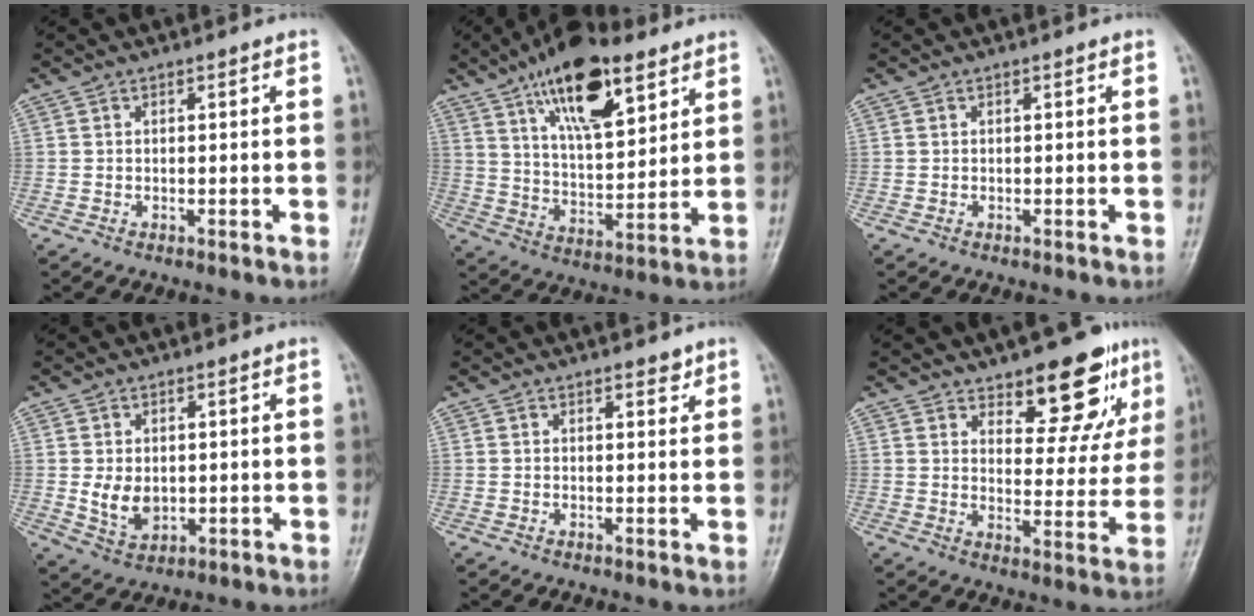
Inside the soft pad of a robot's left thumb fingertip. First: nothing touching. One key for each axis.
{"total": 17.6, "fx": 9.9, "fy": 7.3, "fz": 12.6, "tx": -0.173, "ty": -0.040, "tz": 0.170}
{"total": 0.0}
{"total": 5.7, "fx": -0.1, "fy": 4.2, "fz": 3.8, "tx": -0.047, "ty": -0.007, "tz": 0.010}
{"total": 1.4, "fx": 1.0, "fy": 0.7, "fz": 0.6, "tx": 0.004, "ty": -0.005, "tz": 0.011}
{"total": 13.1, "fx": 8.5, "fy": 5.6, "fz": 8.2, "tx": -0.052, "ty": -0.053, "tz": 0.121}